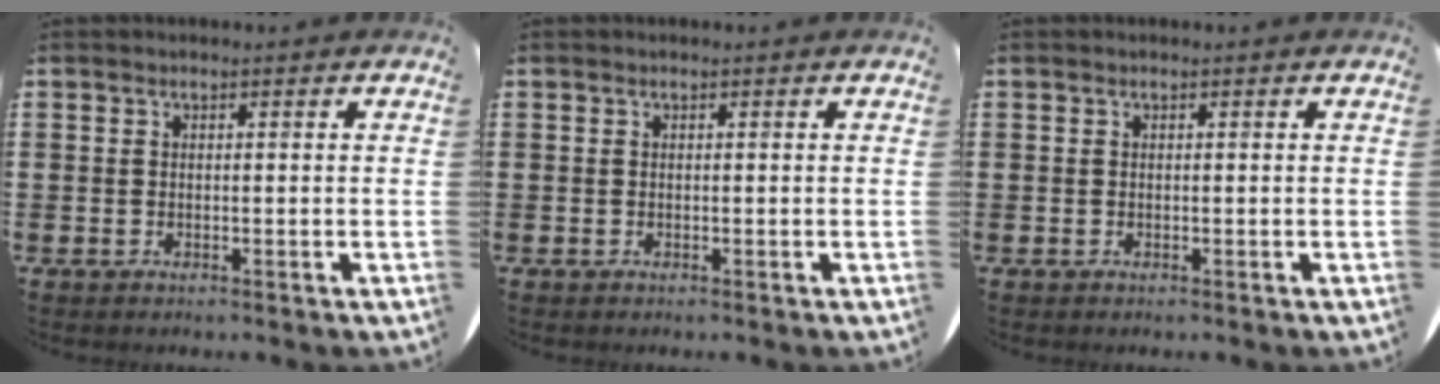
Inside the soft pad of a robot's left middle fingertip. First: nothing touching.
{"total": 0.0}
{"total": 0.0}